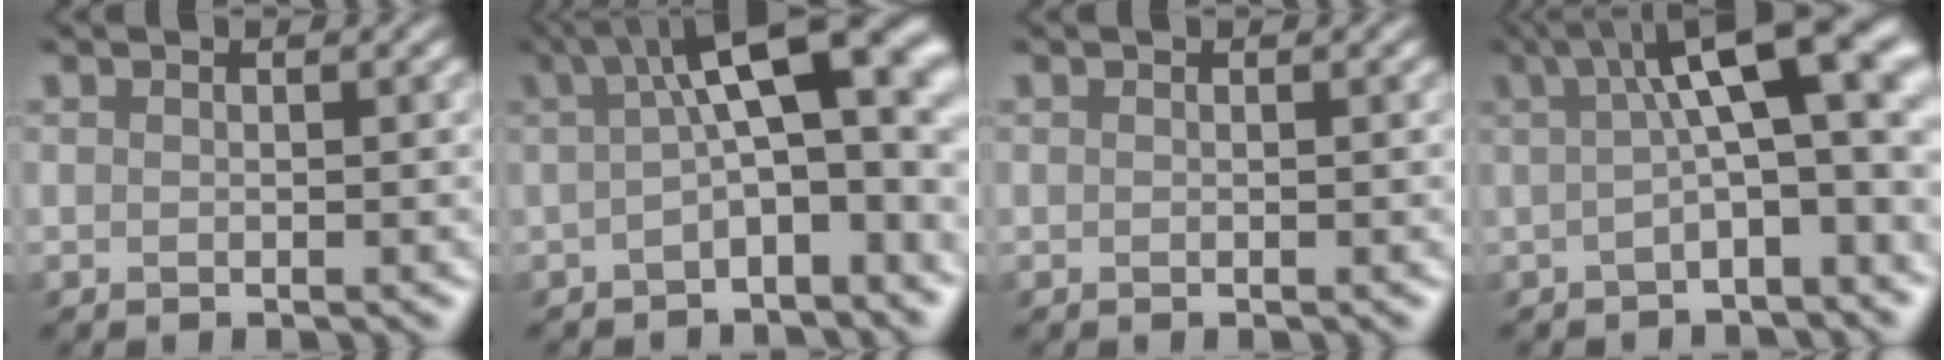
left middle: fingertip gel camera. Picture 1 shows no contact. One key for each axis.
{"total": 11.0, "fx": 1.2, "fy": 4.1, "fz": 10.1, "tx": -0.121, "ty": 0.022, "tz": 0.009}
{"total": 0.0}
{"total": 10.0, "fx": 1.9, "fy": 3.0, "fz": 9.4, "tx": -0.117, "ty": 0.025, "tz": 0.021}